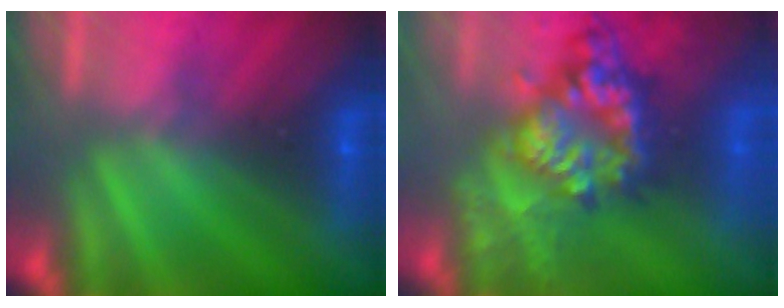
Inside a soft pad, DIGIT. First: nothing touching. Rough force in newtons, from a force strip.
{"total": 8.4}